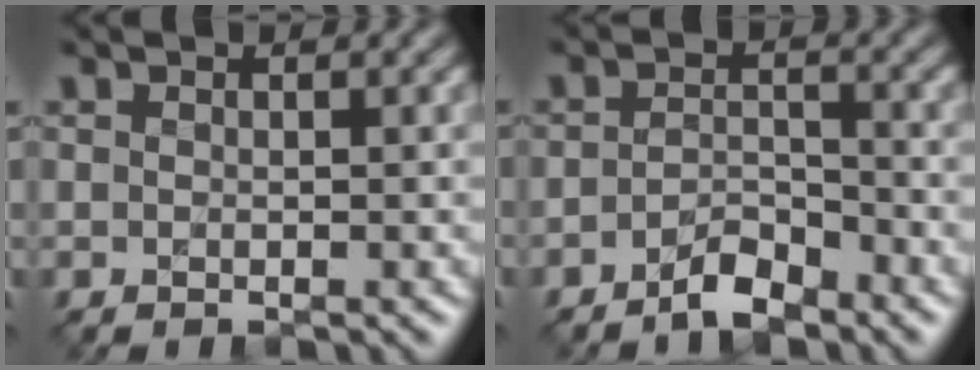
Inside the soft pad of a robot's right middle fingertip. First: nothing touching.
{"total": 2.7, "force": [-2.1, 0.8, 1.5], "torque": [-0.026, 0.008, -0.042]}